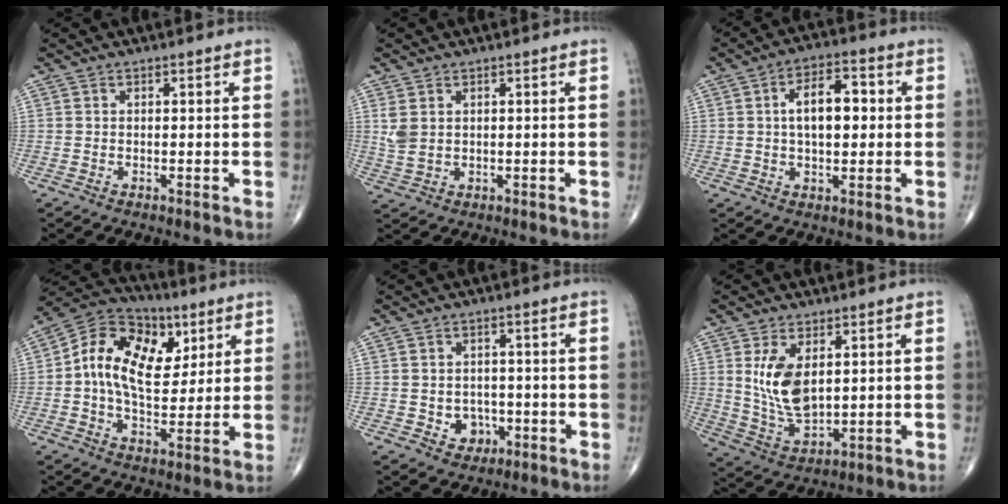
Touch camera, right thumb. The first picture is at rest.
{"total": 3.3, "force": [1.1, 2.1, 2.3], "torque": [-0.055, 0.000, 0.031]}
{"total": 9.4, "force": [1.0, 4.9, 7.9], "torque": [-0.111, 0.016, 0.013]}
{"total": 16.7, "force": [3.9, 10.8, 12.1], "torque": [-0.178, 0.007, 0.060]}
{"total": 4.6, "force": [-1.3, 3.9, 2.1], "torque": [-0.003, 0.008, -0.011]}
{"total": 10.0, "force": [2.5, 5.3, 8.1], "torque": [-0.148, -0.022, 0.064]}